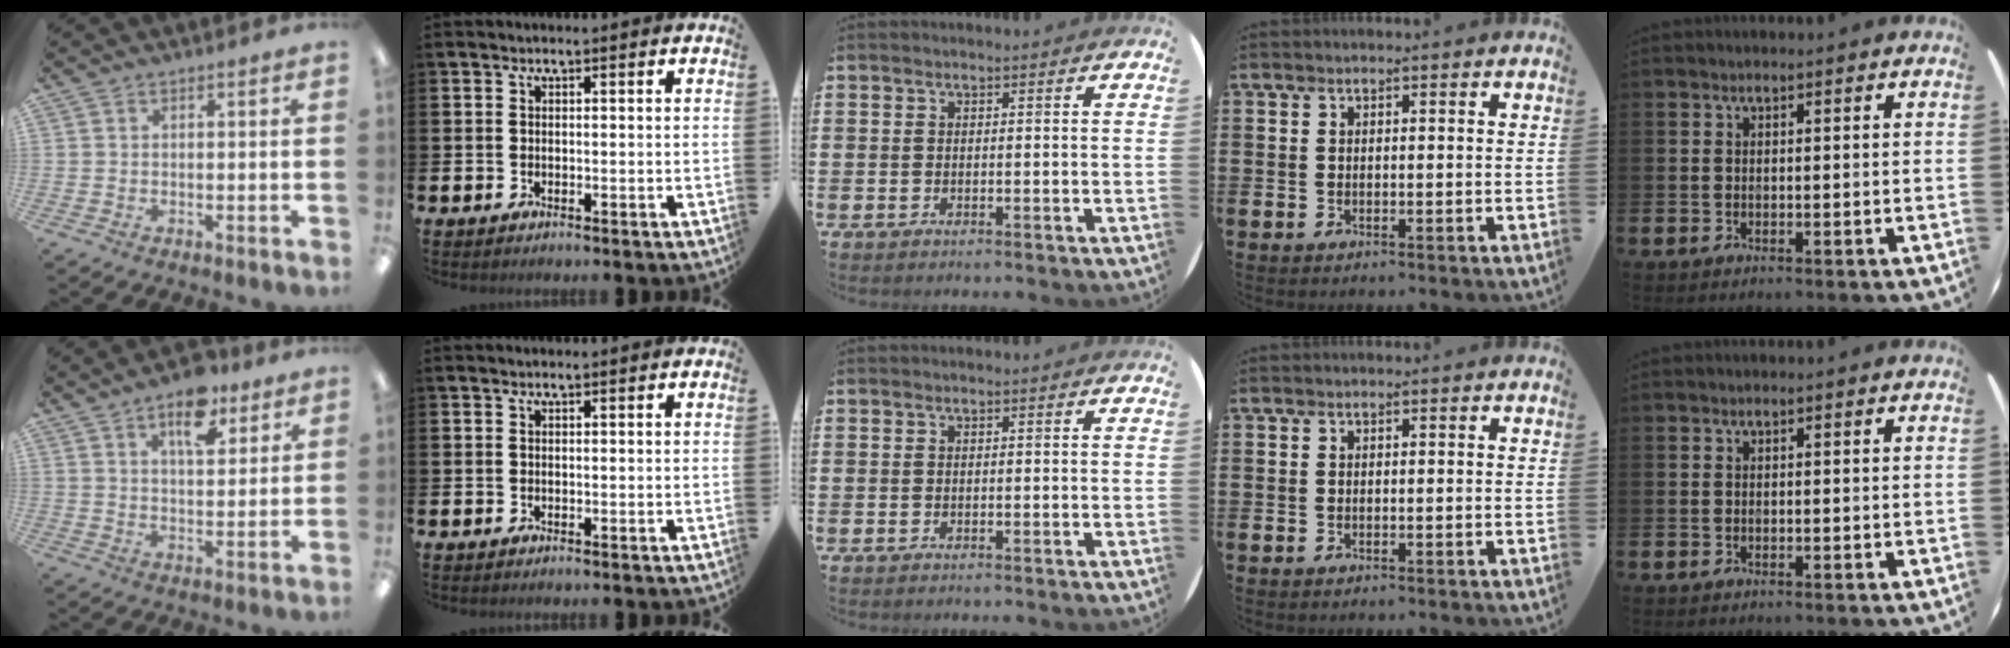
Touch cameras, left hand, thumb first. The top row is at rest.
{"thumb": {"total": 11.0, "force": [6.5, 5.4, 7.1], "torque": [-0.090, -0.032, 0.107]}}